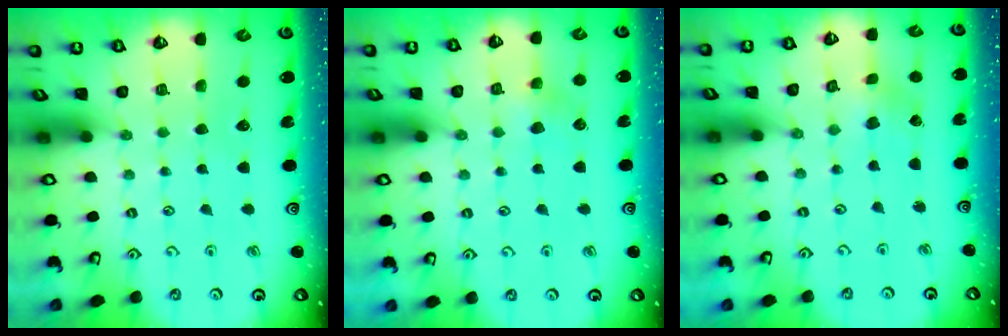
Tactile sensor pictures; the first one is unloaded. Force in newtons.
{"total": 3.8, "press": 3.7, "slide": 0.7}
{"total": 1.8, "press": 1.8, "slide": 0.3}